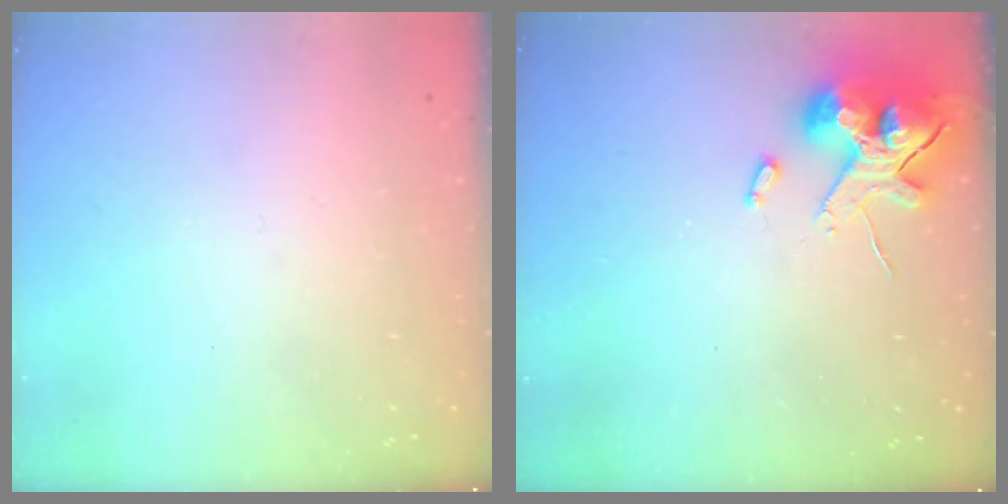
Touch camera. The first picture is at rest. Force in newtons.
{"total": 13.1, "press": 12.9, "slide": 2.4}